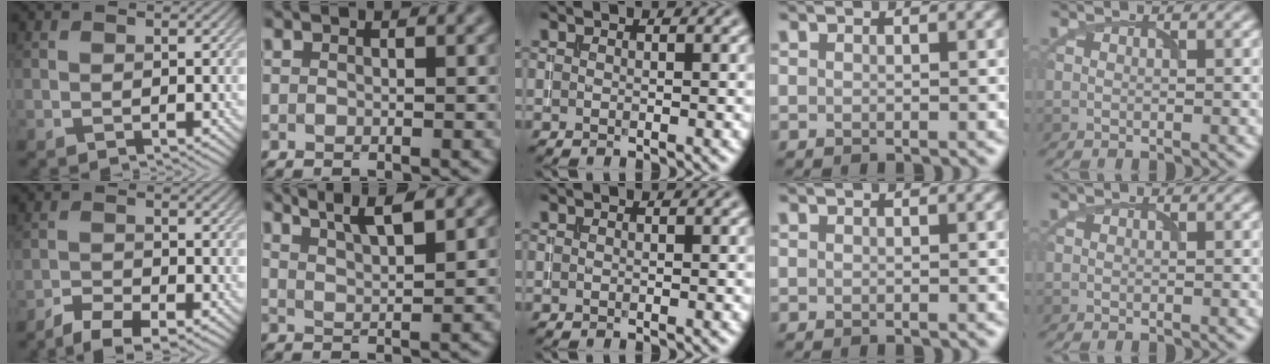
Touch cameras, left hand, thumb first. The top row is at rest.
{"thumb": {"total": 4.4, "force": [-3.3, 1.4, 2.5], "torque": [-0.045, -0.004, -0.059]}, "index": {"total": 4.9, "force": [3.6, 1.2, 3.1], "torque": [-0.028, 0.017, 0.038]}}